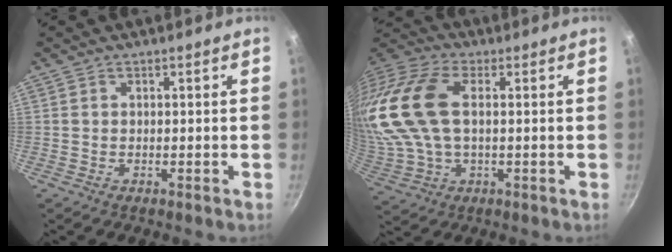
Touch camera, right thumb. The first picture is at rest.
{"total": 20.9, "force": [3.2, 12.3, 16.6], "torque": [-0.370, 0.024, 0.053]}